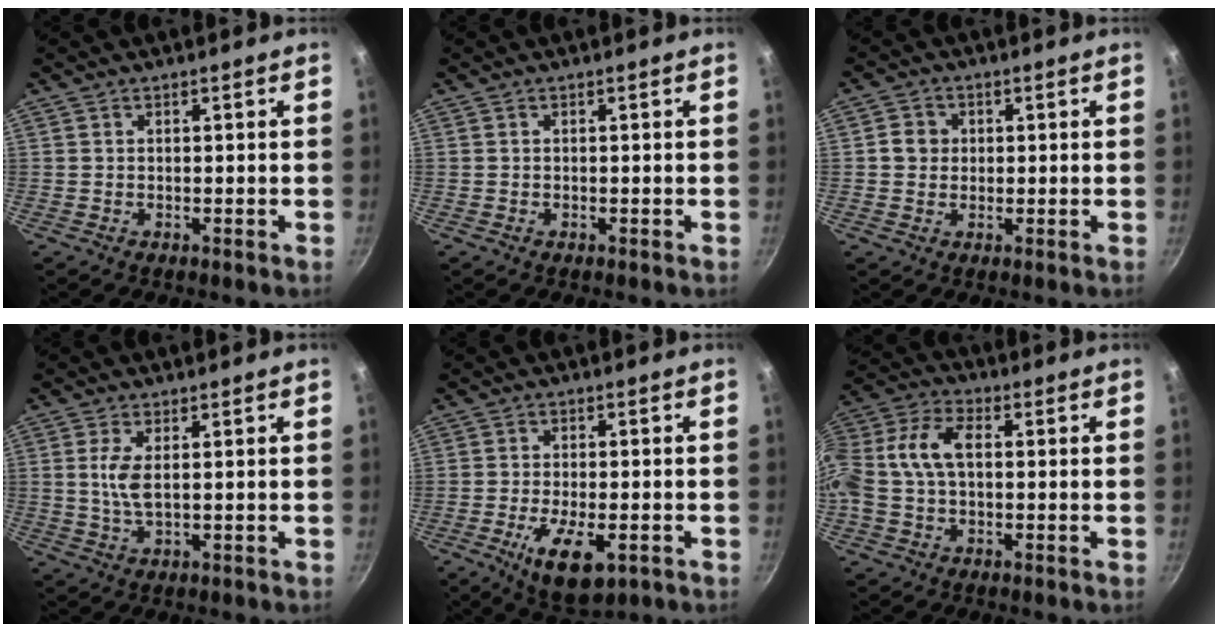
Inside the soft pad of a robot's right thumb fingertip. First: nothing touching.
{"total": 0.0}
{"total": 3.7, "force": [0.3, 3.4, 1.4], "torque": [-0.006, 0.006, 0.001]}
{"total": 4.6, "force": [0.7, 1.9, 4.1], "torque": [-0.097, -0.006, 0.018]}
{"total": 9.8, "force": [-3.9, 4.2, 8.0], "torque": [-0.133, -0.004, -0.057]}
{"total": 14.1, "force": [1.1, 8.6, 11.2], "torque": [-0.252, 0.035, 0.016]}